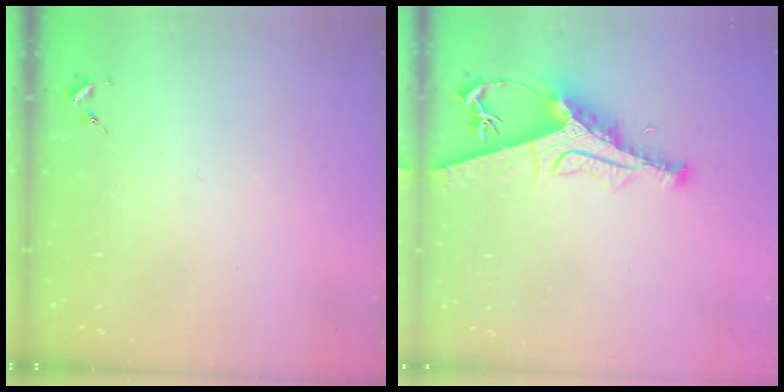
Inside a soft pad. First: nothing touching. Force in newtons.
{"total": 11.9, "press": 11.9, "slide": 1.1}